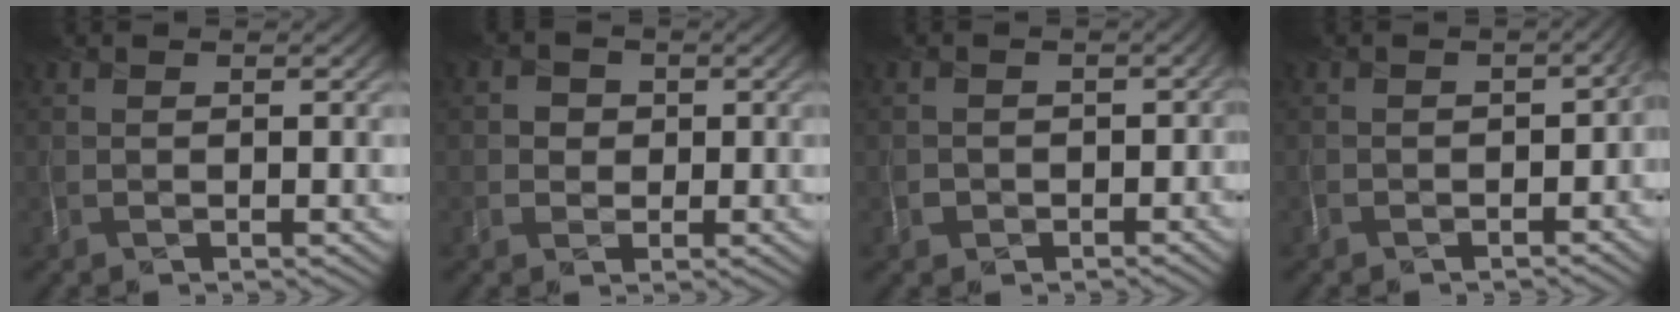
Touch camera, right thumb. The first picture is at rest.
{"total": 2.1, "force": [0.1, 2.1, -0.3], "torque": [0.010, -0.005, 0.004]}
{"total": 2.2, "force": [-1.1, 1.9, -0.3], "torque": [0.009, -0.011, -0.017]}
{"total": 2.3, "force": [-1.5, 1.5, 1.0], "torque": [-0.012, -0.015, -0.020]}